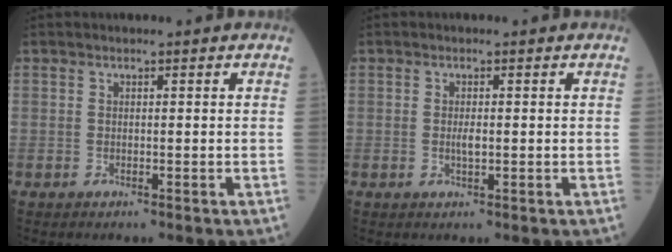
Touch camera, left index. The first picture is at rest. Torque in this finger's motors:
{"motor_torque": [0.26, 0.05, 0.03, 0.01]}